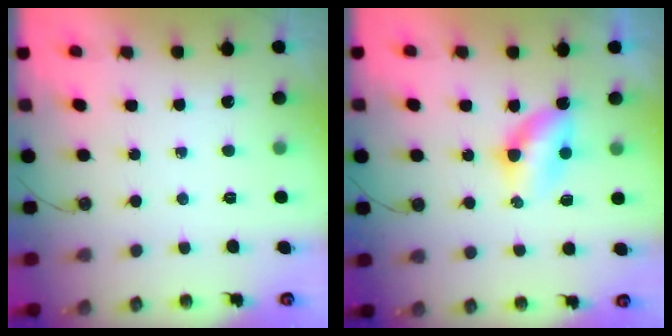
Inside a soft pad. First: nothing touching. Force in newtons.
{"total": 5.8, "press": 5.2, "slide": 2.5}